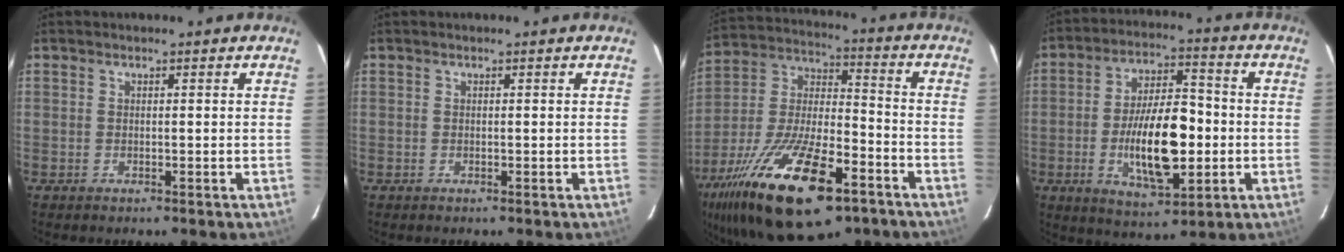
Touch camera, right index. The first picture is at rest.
{"total": 0.0}
{"total": 28.0, "force": [-15.9, 10.5, 20.5], "torque": [-0.397, -0.032, -0.266]}
{"total": 15.7, "force": [-3.0, 6.9, 13.7], "torque": [-0.245, 0.002, -0.041]}